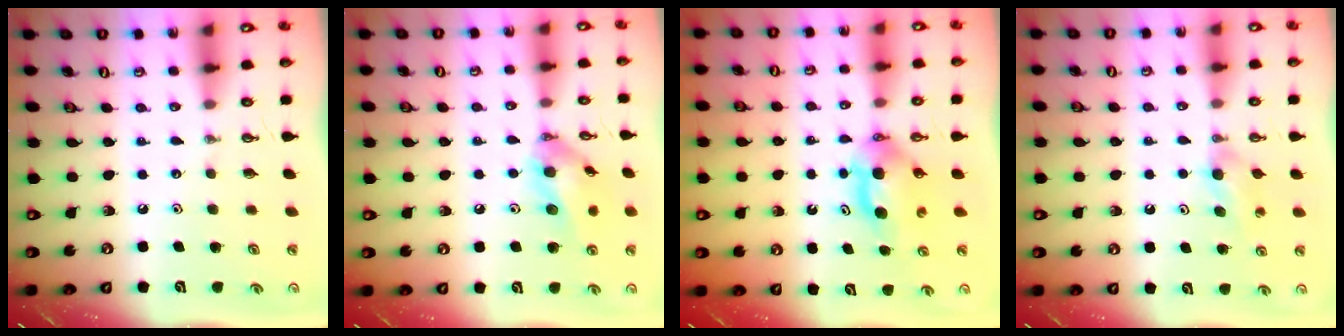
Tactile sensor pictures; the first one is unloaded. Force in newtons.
{"total": 12.8, "press": 12.6, "slide": 2.1}
{"total": 6.1, "press": 5.9, "slide": 1.8}
{"total": 4.7, "press": 4.7, "slide": 0.2}